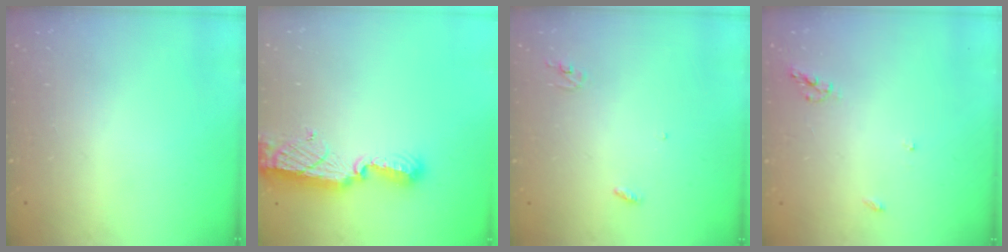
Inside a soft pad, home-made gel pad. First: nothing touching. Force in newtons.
{"total": 10.8, "press": 10.5, "slide": 2.5}
{"total": 2.9, "press": 2.9, "slide": 0.2}
{"total": 5.6, "press": 5.6, "slide": 0.7}